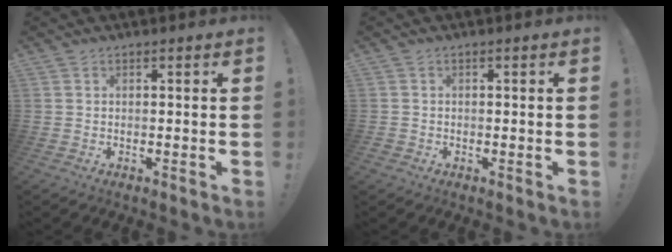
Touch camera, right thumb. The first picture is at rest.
{"total": 1.2, "force": [-0.7, 1.0, 0.1], "torque": [-0.009, 0.006, -0.011]}